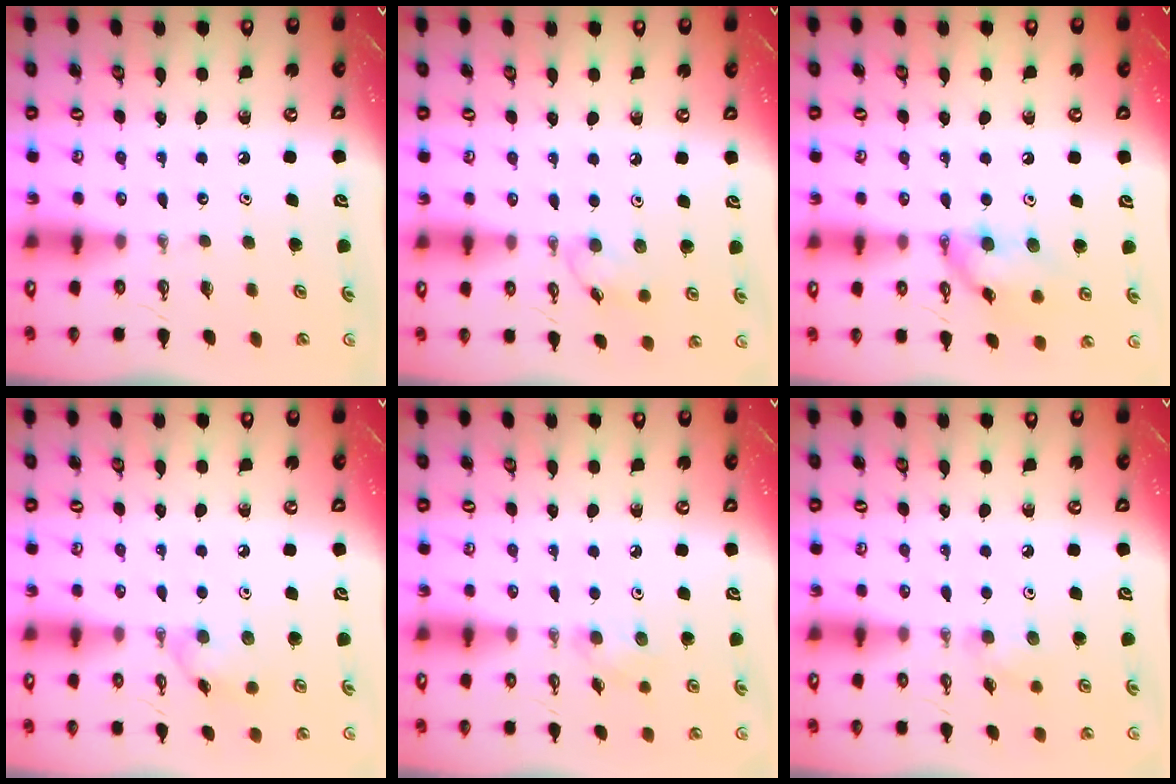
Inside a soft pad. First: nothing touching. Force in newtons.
{"total": 6.6, "press": 6.6, "slide": 0.8}
{"total": 12.3, "press": 12.2, "slide": 1.3}
{"total": 7.8, "press": 7.8, "slide": 0.8}
{"total": 5.7, "press": 5.4, "slide": 1.8}
{"total": 5.5, "press": 5.4, "slide": 1.5}